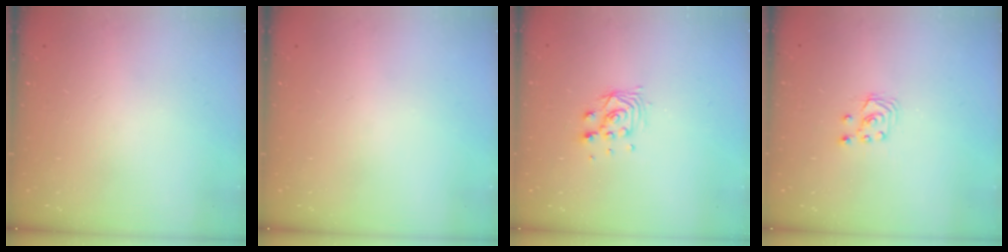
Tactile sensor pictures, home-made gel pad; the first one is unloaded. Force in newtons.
{"total": 0.0}
{"total": 7.0, "press": 7.0, "slide": 0.4}
{"total": 2.6, "press": 2.6, "slide": 0.3}